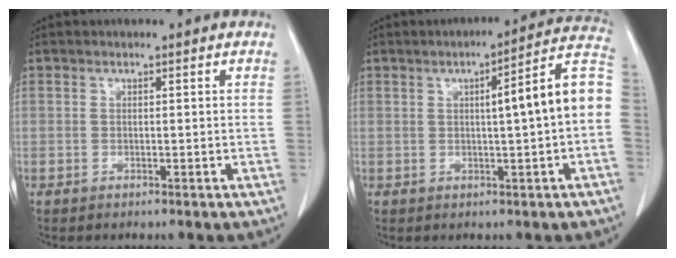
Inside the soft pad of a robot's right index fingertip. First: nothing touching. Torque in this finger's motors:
{"motor_torque": [0.72, -0.19, 0.43, 0.10]}